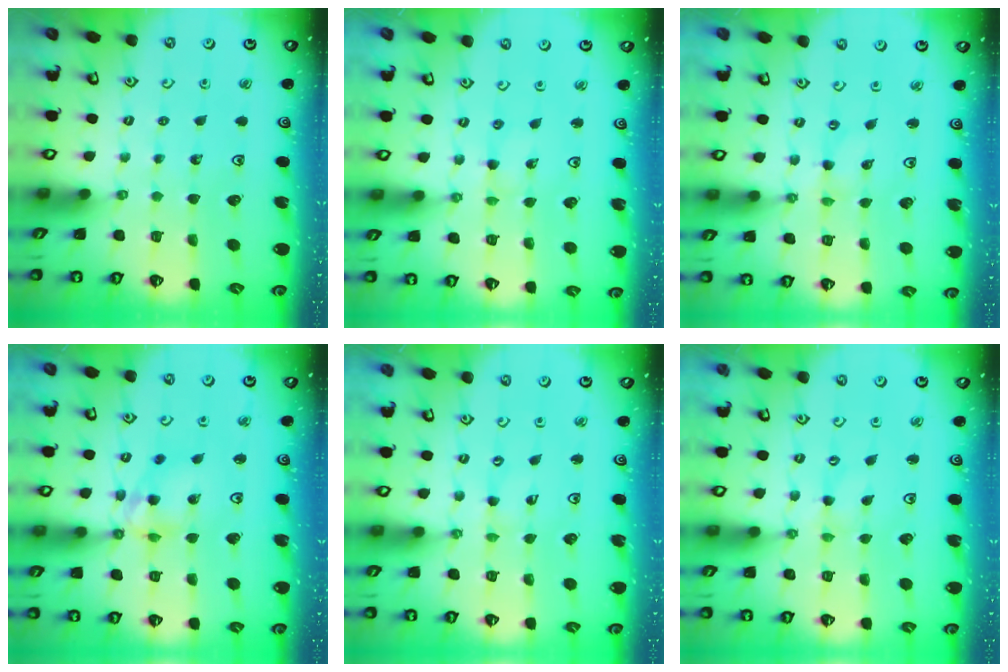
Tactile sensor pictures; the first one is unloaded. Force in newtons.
{"total": 2.4, "press": 2.3, "slide": 0.3}
{"total": 0.0}
{"total": 11.6, "press": 11.4, "slide": 1.9}
{"total": 0.6, "press": 0.6, "slide": 0.1}
{"total": 0.0}